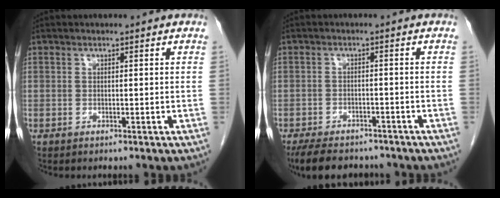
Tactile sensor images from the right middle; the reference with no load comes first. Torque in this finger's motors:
{"motor_torque": [0.75, -0.57, 0.18, 0.04]}